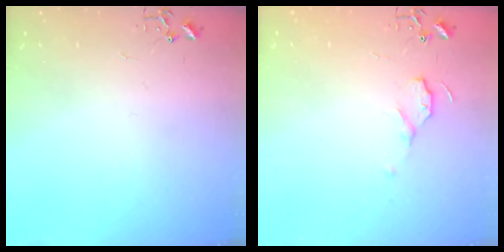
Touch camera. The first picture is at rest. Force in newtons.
{"total": 7.0, "press": 6.9, "slide": 0.8}